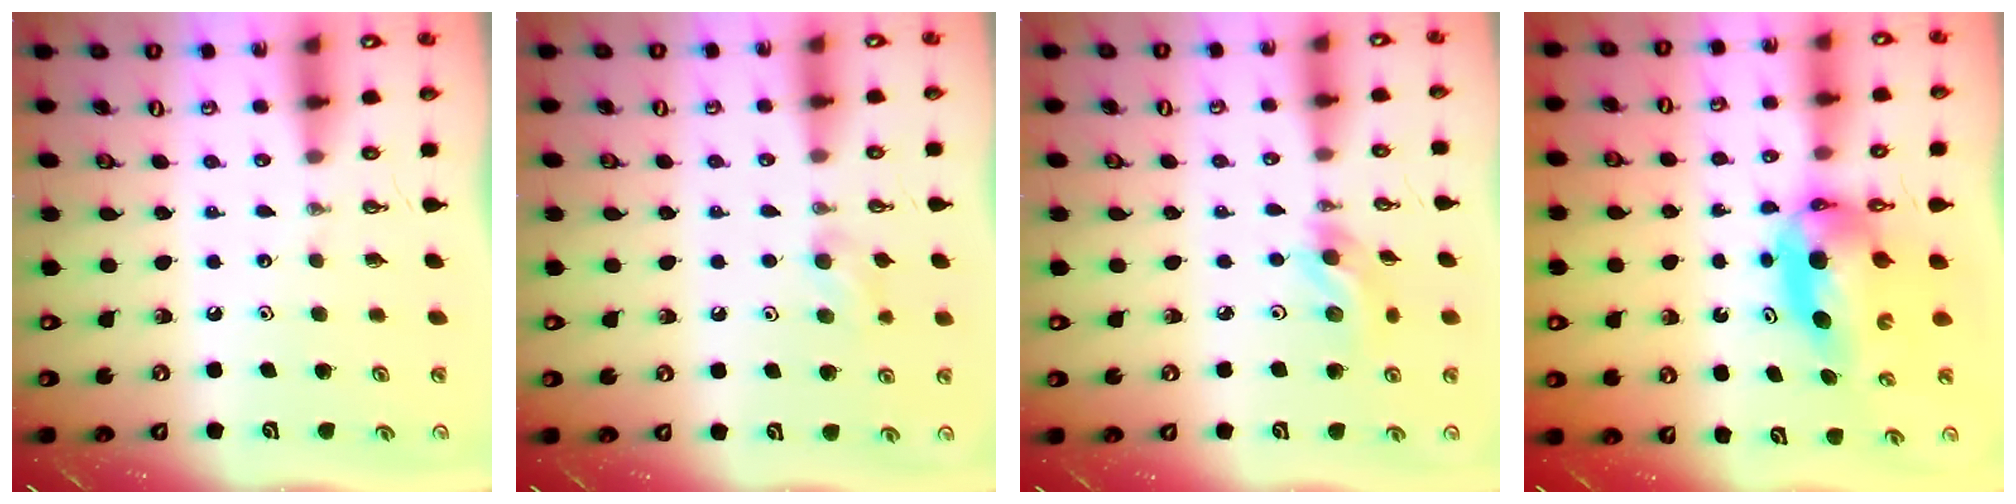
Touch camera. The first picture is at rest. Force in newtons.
{"total": 6.7, "press": 6.6, "slide": 1.5}
{"total": 8.5, "press": 8.2, "slide": 2.2}
{"total": 7.2, "press": 6.7, "slide": 2.7}